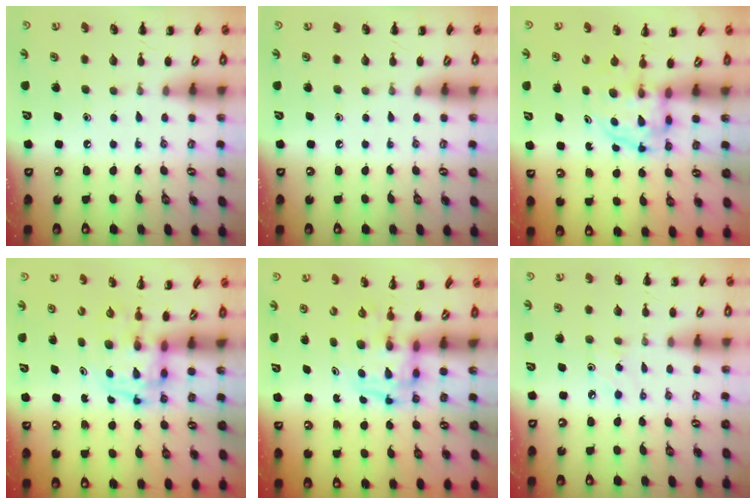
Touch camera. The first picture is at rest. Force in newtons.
{"total": 0.0}
{"total": 3.7, "press": 3.7, "slide": 0.3}
{"total": 3.2, "press": 3.2, "slide": 0.5}
{"total": 3.4, "press": 3.3, "slide": 0.5}
{"total": 2.5, "press": 2.3, "slide": 0.9}